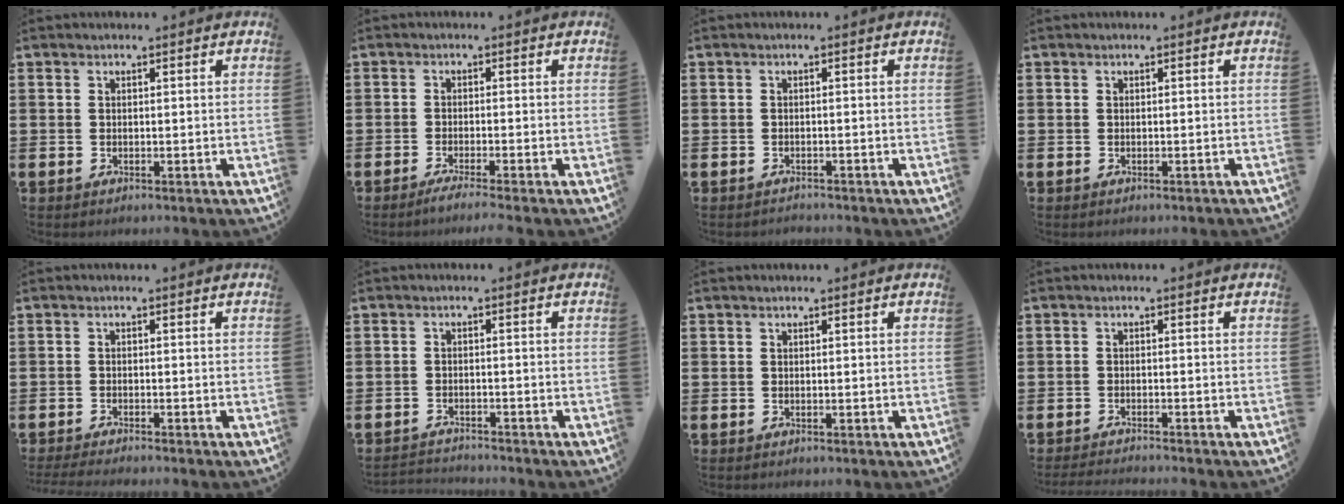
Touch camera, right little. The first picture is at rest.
{"total": 1.7, "force": [-1.3, -0.1, 1.1], "torque": [-0.016, 0.000, -0.024]}
{"total": 0.7, "force": [-0.7, 0.0, -0.1], "torque": [0.000, 0.001, -0.016]}
{"total": 0.0}
{"total": 1.1, "force": [-1.0, -0.1, 0.4], "torque": [-0.006, 0.000, -0.020]}
{"total": 1.7, "force": [-1.7, 0.0, -0.2], "torque": [-0.001, 0.003, -0.037]}
{"total": 0.0}
{"total": 1.3, "force": [-1.3, -0.2, 0.2], "torque": [-0.002, 0.001, -0.025]}